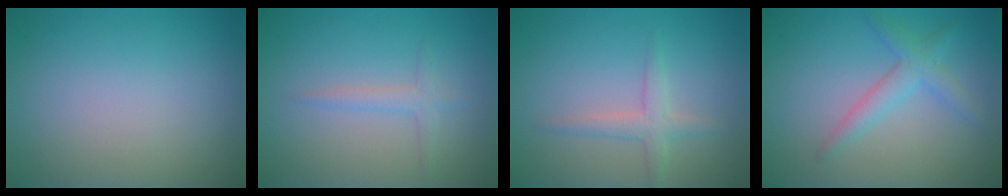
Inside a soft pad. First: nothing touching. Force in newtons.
{"total": 1.4, "press": 1.4, "slide": 0.1}
{"total": 1.9, "press": 1.9, "slide": 0.2}
{"total": 2.5, "press": 2.5, "slide": 0.1}